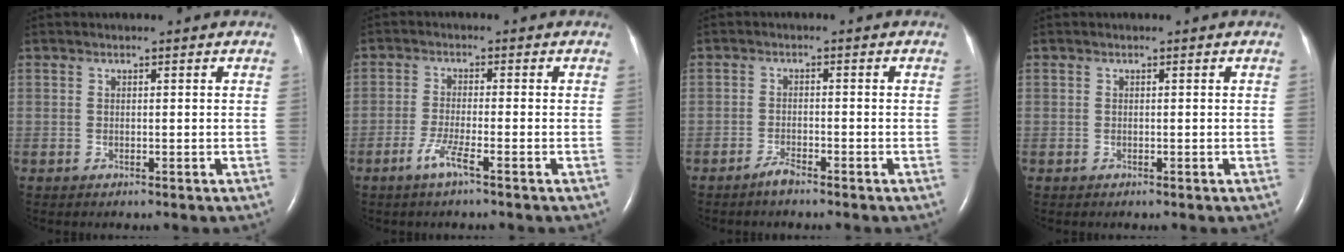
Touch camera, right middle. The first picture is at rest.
{"total": 3.6, "force": [-2.2, -0.1, 2.8], "torque": [-0.065, -0.007, -0.047]}
{"total": 2.0, "force": [-1.8, 0.2, 0.9], "torque": [-0.024, -0.003, -0.033]}
{"total": 0.0}